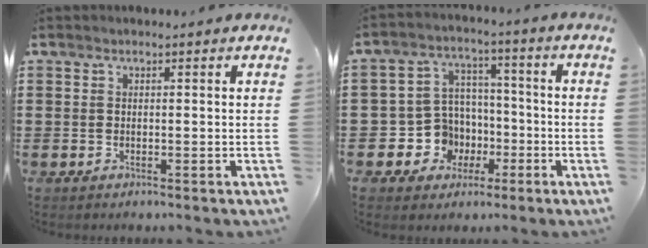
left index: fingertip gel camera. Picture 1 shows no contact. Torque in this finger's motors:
{"motor_torque": [0.58, 0.47, 0.17, 0.02]}